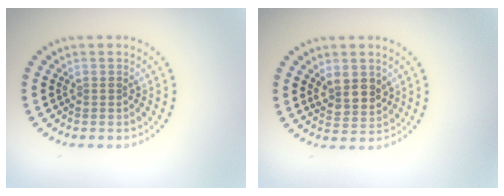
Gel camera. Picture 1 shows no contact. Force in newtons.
{"total": 2.8, "press": 2.6, "slide": 1.1}